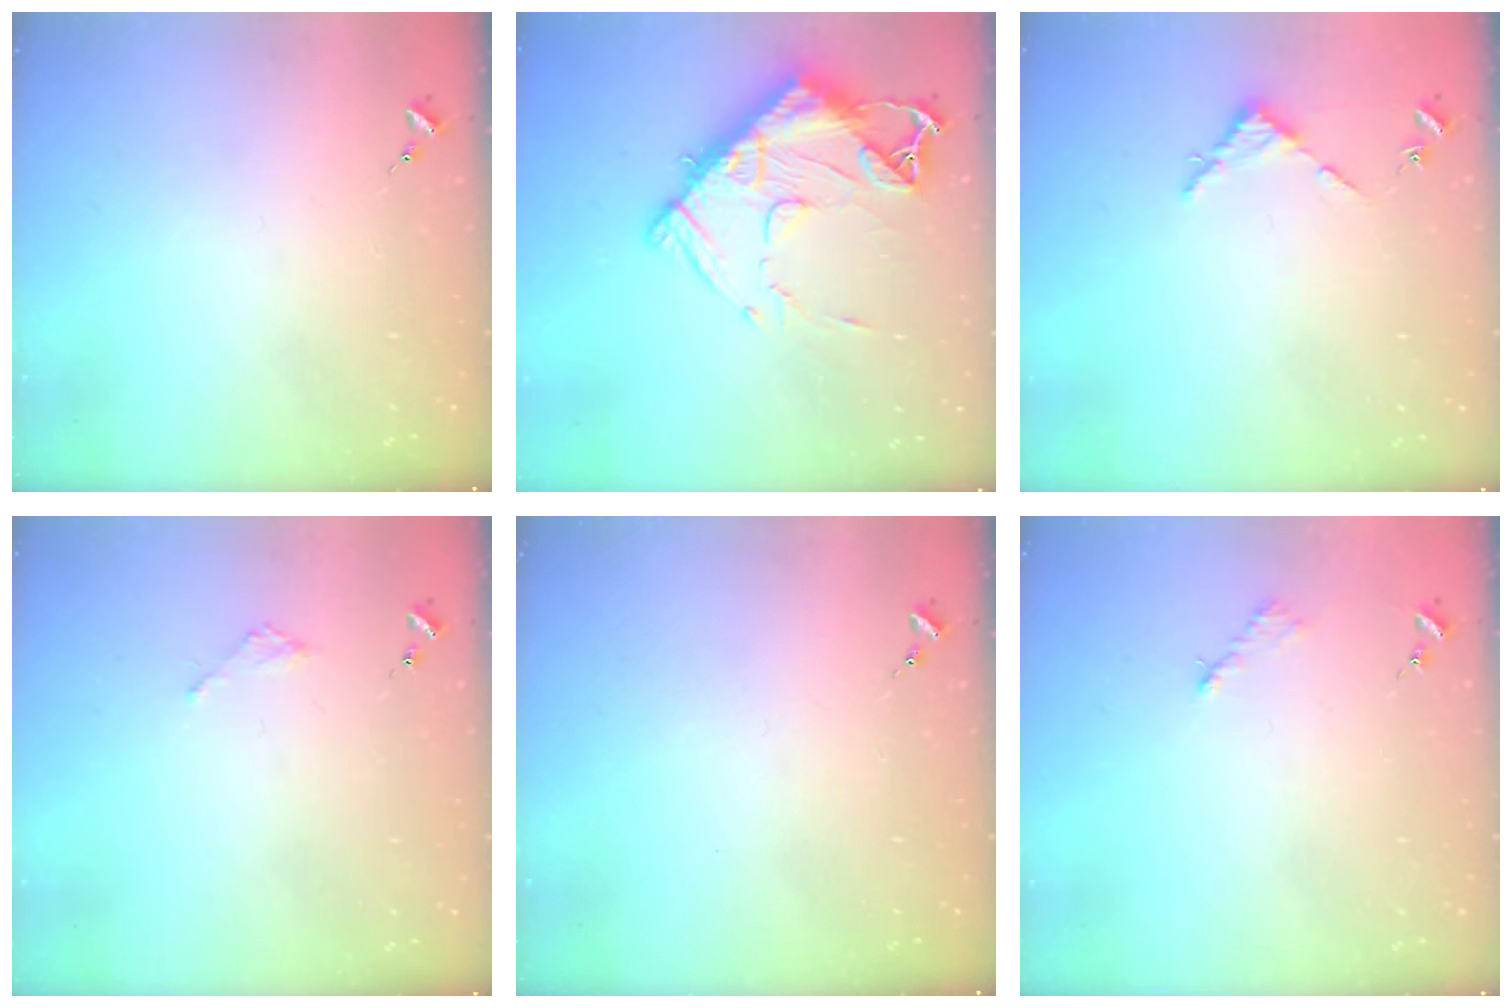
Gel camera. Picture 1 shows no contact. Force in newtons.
{"total": 14.4, "press": 14.3, "slide": 1.4}
{"total": 2.7, "press": 2.7, "slide": 0.3}
{"total": 1.8, "press": 1.8, "slide": 0.2}
{"total": 0.0}
{"total": 2.6, "press": 2.6, "slide": 0.4}